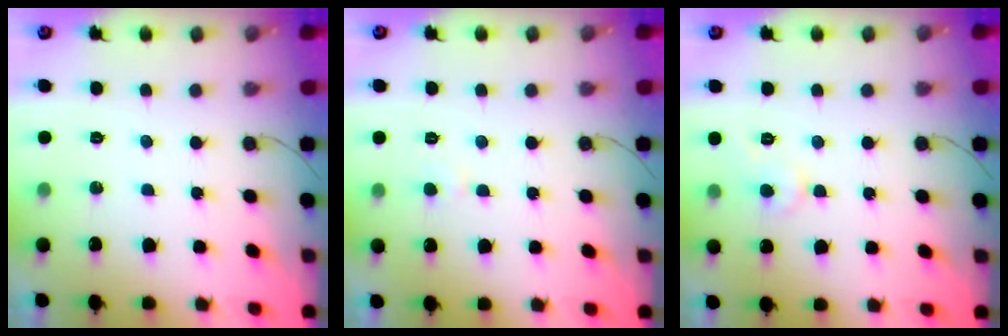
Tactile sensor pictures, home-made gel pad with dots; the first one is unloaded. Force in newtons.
{"total": 2.8, "press": 2.8, "slide": 0.3}
{"total": 3.6, "press": 3.6, "slide": 0.3}